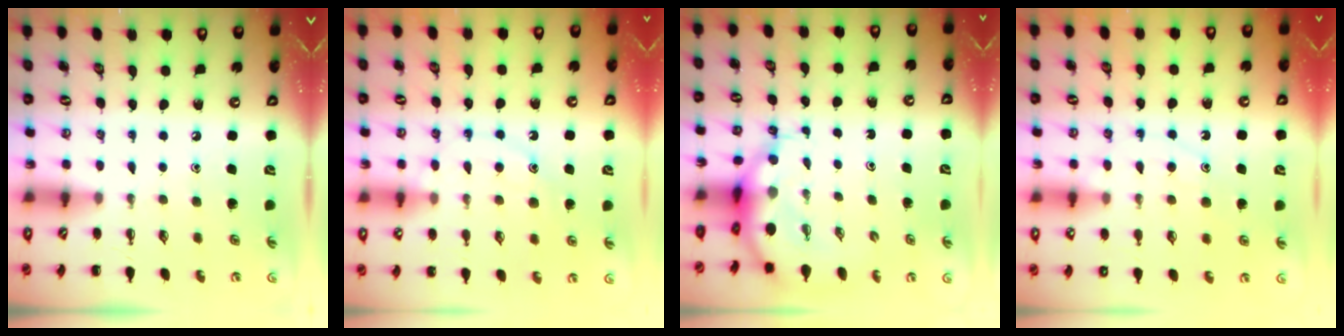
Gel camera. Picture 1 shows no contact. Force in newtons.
{"total": 11.5, "press": 11.5, "slide": 0.7}
{"total": 5.2, "press": 4.9, "slide": 1.9}
{"total": 11.5, "press": 11.5, "slide": 0.6}